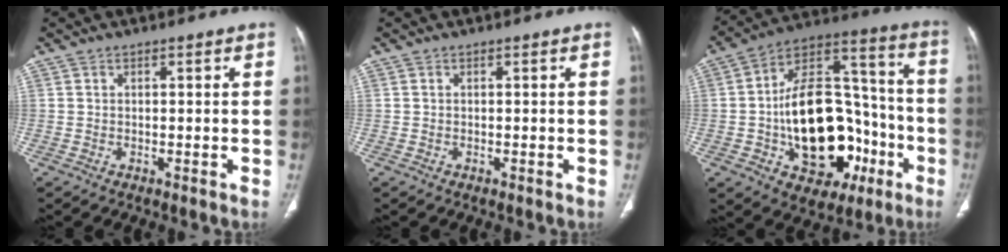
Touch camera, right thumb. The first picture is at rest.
{"total": 0.0}
{"total": 26.7, "force": [-6.4, 16.6, 20.0], "torque": [-0.287, 0.050, -0.083]}